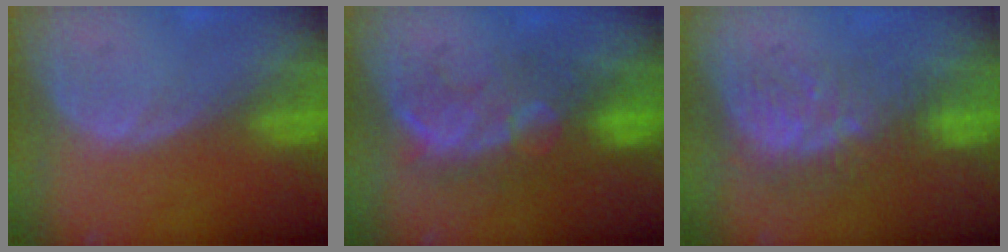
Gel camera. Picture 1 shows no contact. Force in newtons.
{"total": 8.4, "press": 8.1, "slide": 2.2}
{"total": 7.5, "press": 6.9, "slide": 3.0}